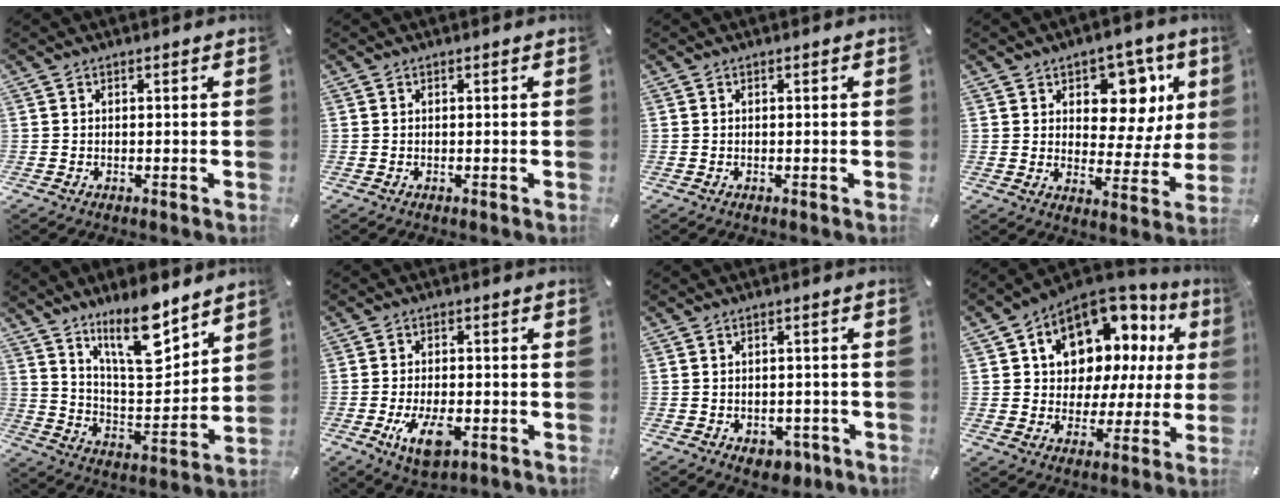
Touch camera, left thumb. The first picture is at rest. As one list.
[{"total": 0.0}, {"total": 0.0}, {"total": 12.0, "force": [5.5, 8.7, 6.2], "torque": [-0.071, -0.039, 0.097]}, {"total": 15.8, "force": [11.2, 5.5, 9.7], "torque": [-0.160, -0.072, 0.191]}, {"total": 8.4, "force": [-3.1, 4.4, 6.6], "torque": [-0.132, -0.002, -0.054]}, {"total": 4.7, "force": [-2.0, 3.3, 2.7], "torque": [-0.039, 0.012, -0.030]}, {"total": 11.9, "force": [6.4, 8.8, 4.9], "torque": [-0.082, -0.064, 0.118]}]